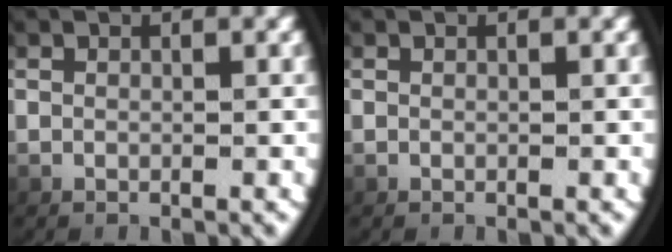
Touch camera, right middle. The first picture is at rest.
{"total": 0.0}